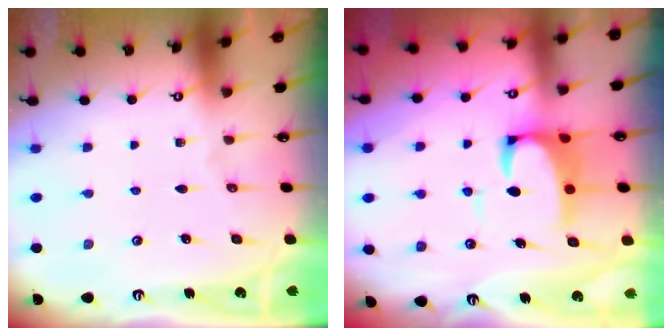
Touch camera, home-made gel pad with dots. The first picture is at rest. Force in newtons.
{"total": 6.4, "press": 6.3, "slide": 1.1}